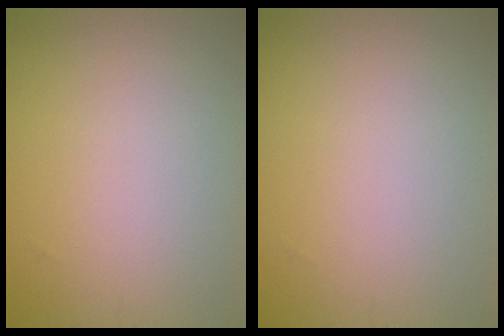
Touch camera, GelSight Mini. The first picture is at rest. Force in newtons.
{"total": 0.0}